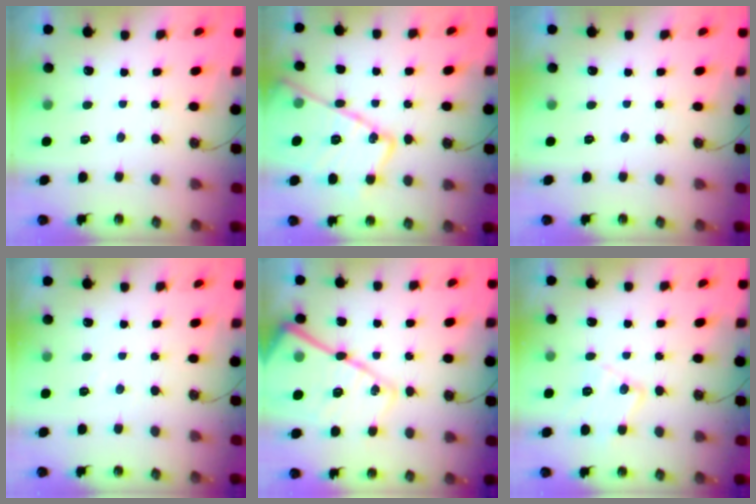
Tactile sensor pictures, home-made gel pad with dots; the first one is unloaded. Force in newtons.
{"total": 20.4, "press": 20.4, "slide": 1.6}
{"total": 0.0}
{"total": 3.0, "press": 3.0, "slide": 0.6}
{"total": 23.8, "press": 23.6, "slide": 2.5}
{"total": 11.7, "press": 11.7, "slide": 0.7}